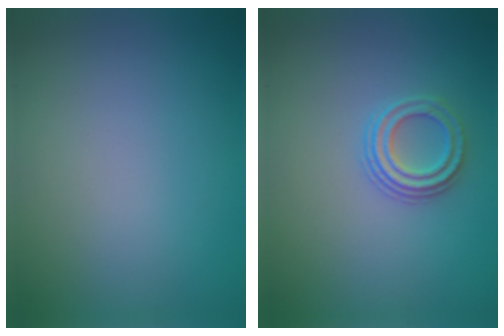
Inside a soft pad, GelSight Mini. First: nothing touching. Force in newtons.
{"total": 2.3, "press": 2.2, "slide": 0.8}